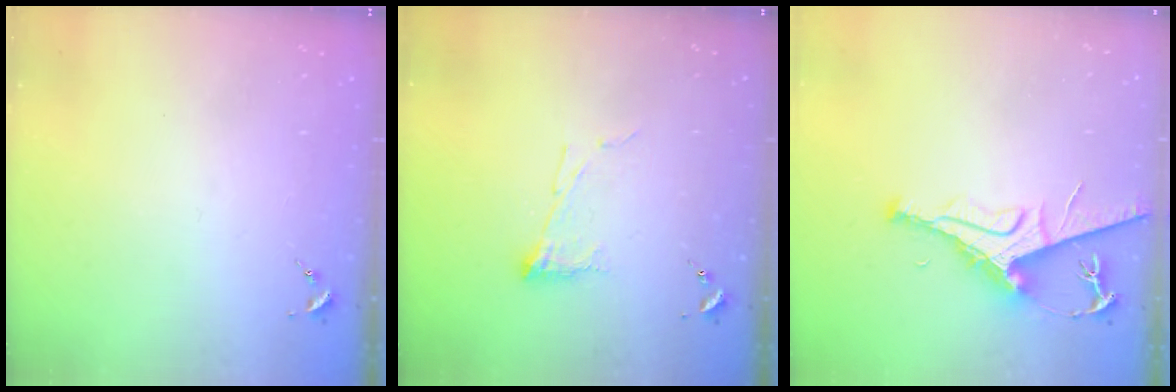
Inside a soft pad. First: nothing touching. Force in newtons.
{"total": 7.2, "press": 7.2, "slide": 0.4}
{"total": 9.8, "press": 9.7, "slide": 1.3}